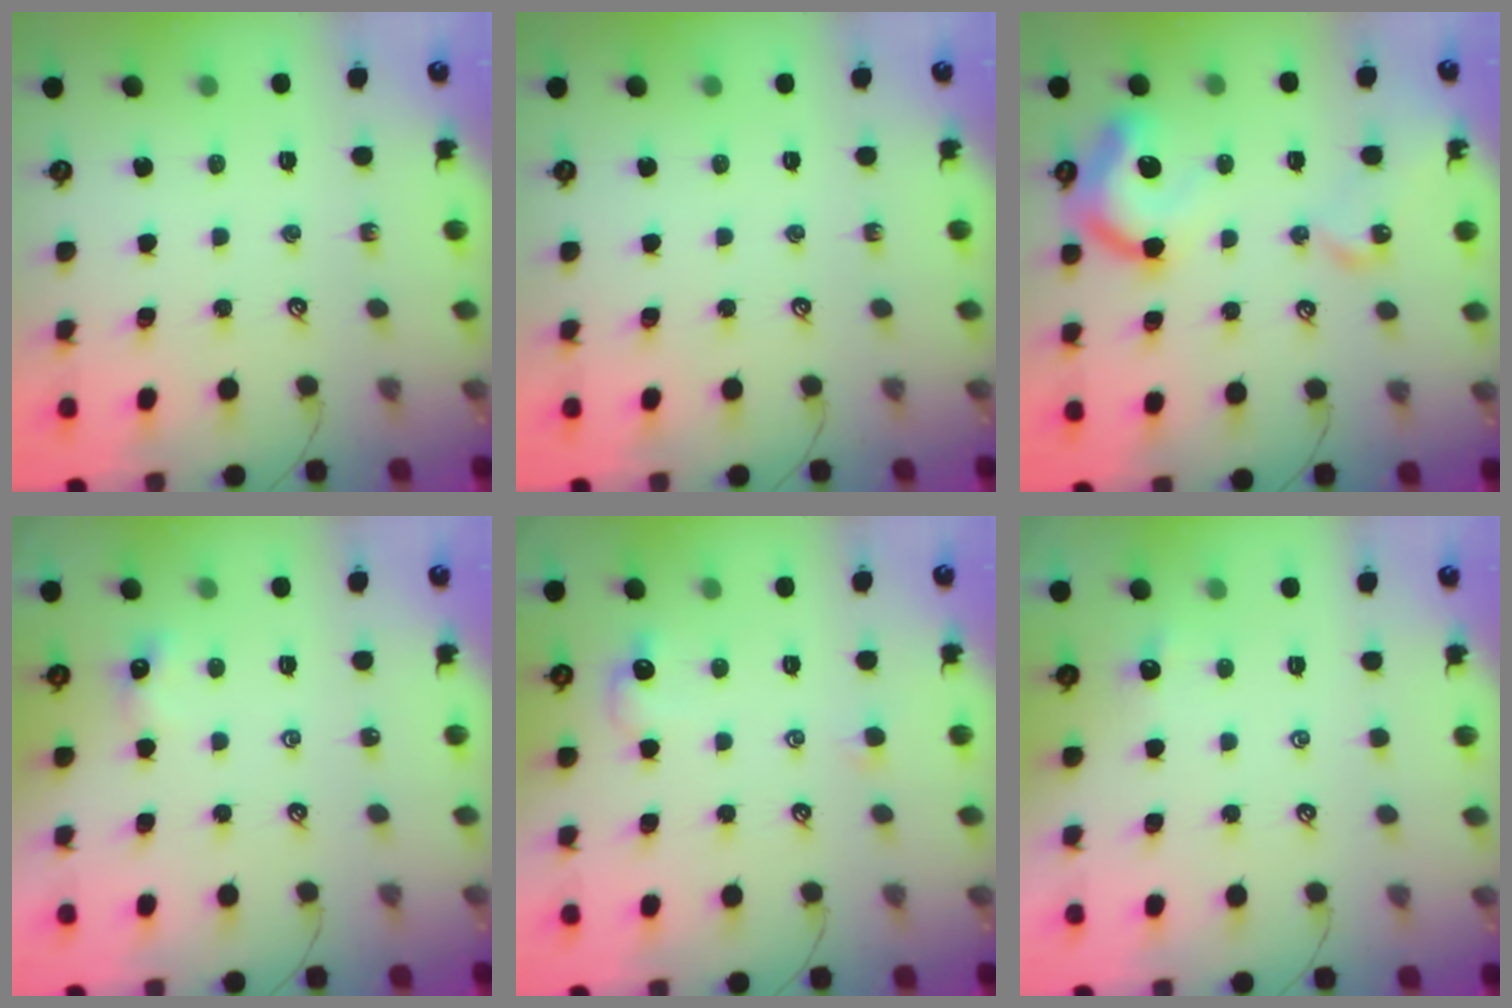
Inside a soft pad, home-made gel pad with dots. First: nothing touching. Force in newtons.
{"total": 0.0}
{"total": 14.5, "press": 14.4, "slide": 1.4}
{"total": 2.4, "press": 2.3, "slide": 0.6}
{"total": 1.4, "press": 1.2, "slide": 0.6}
{"total": 3.0, "press": 2.9, "slide": 0.3}